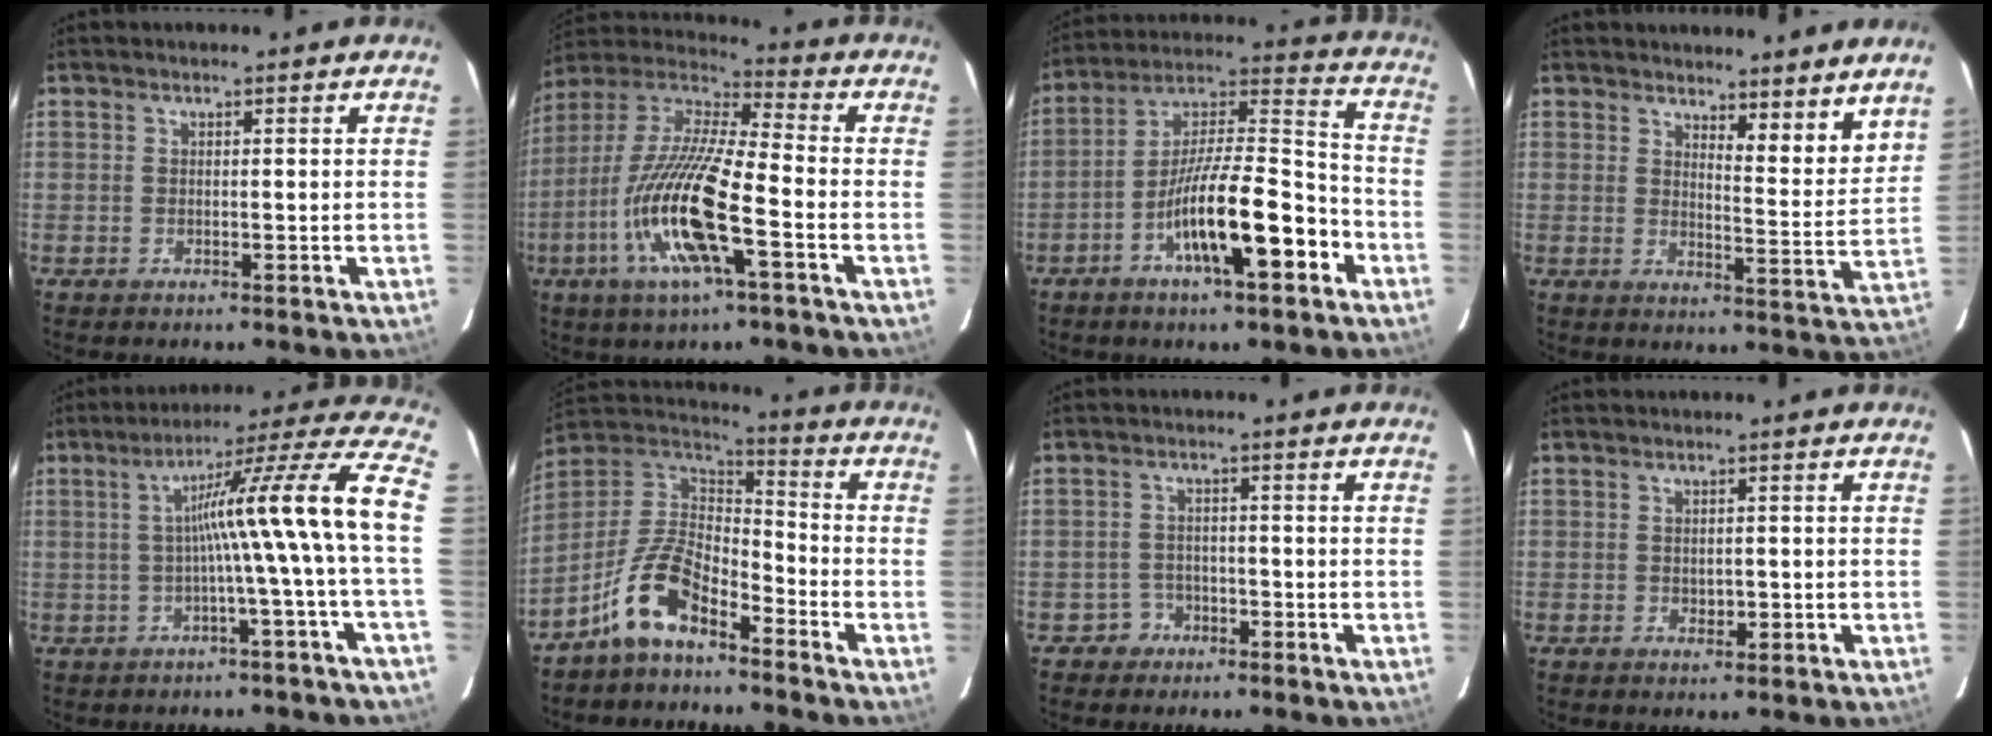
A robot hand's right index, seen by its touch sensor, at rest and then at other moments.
{"total": 17.9, "force": [-5.8, 2.6, 16.7], "torque": [-0.353, -0.011, -0.110]}
{"total": 15.9, "force": [-6.9, 2.7, 14.1], "torque": [-0.249, 0.006, -0.114]}
{"total": 7.4, "force": [6.5, 1.6, 3.2], "torque": [-0.034, -0.024, 0.082]}
{"total": 14.3, "force": [-0.9, -2.5, 14.0], "torque": [-0.187, 0.026, -0.019]}
{"total": 10.6, "force": [-7.2, 4.1, 6.6], "torque": [-0.151, 0.023, -0.143]}
{"total": 2.5, "force": [-1.6, 1.9, -0.4], "torque": [0.009, 0.011, -0.032]}
{"total": 1.3, "force": [-0.2, 1.0, 0.9], "torque": [-0.014, 0.000, 0.002]}